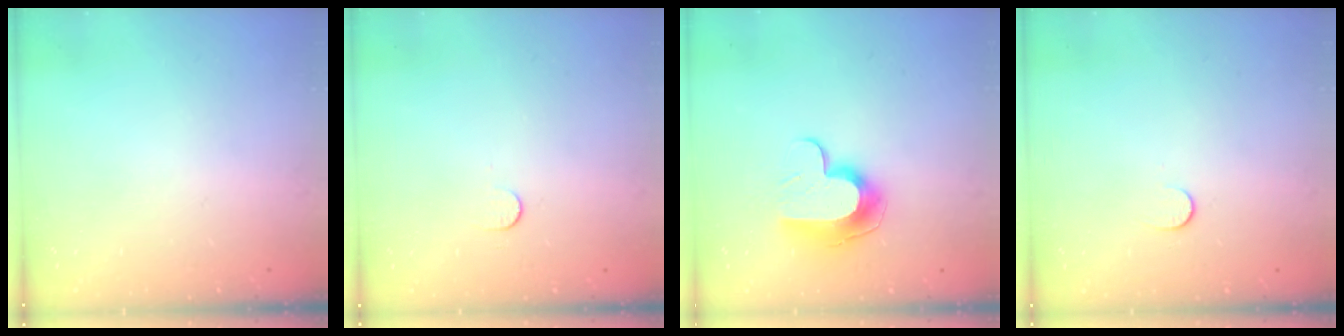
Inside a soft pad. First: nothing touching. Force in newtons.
{"total": 3.7, "press": 3.7, "slide": 0.4}
{"total": 10.0, "press": 9.9, "slide": 1.1}
{"total": 5.2, "press": 5.2, "slide": 0.5}